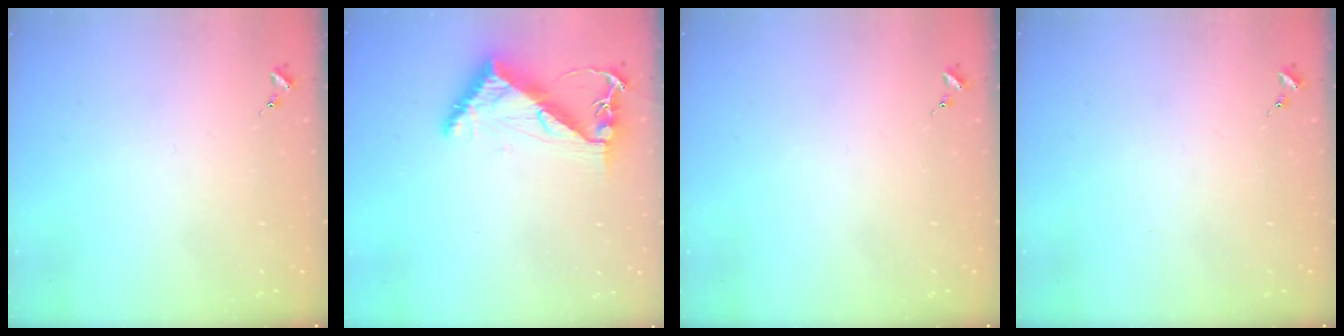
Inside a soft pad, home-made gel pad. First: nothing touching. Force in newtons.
{"total": 6.8, "press": 6.8, "slide": 0.9}
{"total": 0.0}
{"total": 0.0}